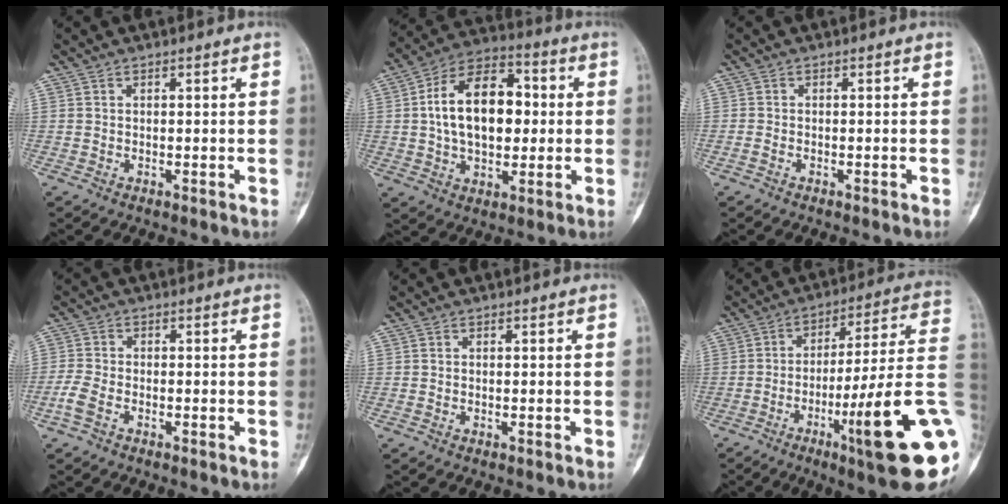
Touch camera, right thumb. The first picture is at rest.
{"total": 16.9, "force": [1.4, 10.5, 13.2], "torque": [-0.193, 0.023, 0.018]}
{"total": 0.9, "force": [-0.6, 0.4, 0.6], "torque": [-0.017, 0.002, -0.012]}
{"total": 2.1, "force": [-1.2, 1.0, 1.4], "torque": [-0.041, 0.005, -0.027]}
{"total": 0.0}
{"total": 22.3, "force": [-6.9, 2.0, 21.1], "torque": [-0.267, 0.014, -0.102]}